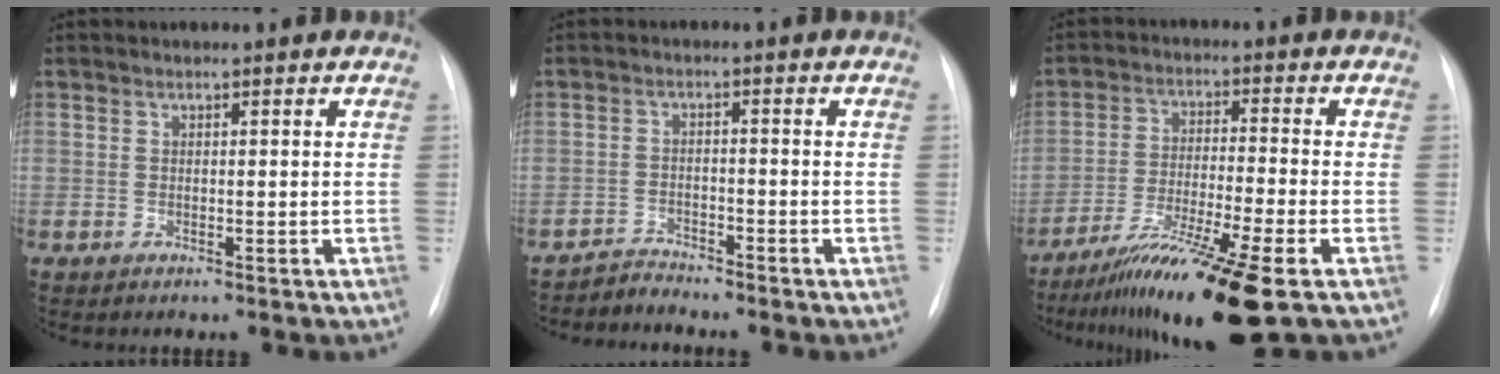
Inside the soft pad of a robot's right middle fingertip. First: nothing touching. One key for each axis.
{"total": 2.6, "fx": -2.5, "fy": 0.0, "fz": -0.9, "tx": 0.023, "ty": -0.013, "tz": -0.044}
{"total": 13.3, "fx": -9.0, "fy": -0.9, "fz": 9.8, "tx": -0.182, "ty": -0.042, "tz": -0.155}